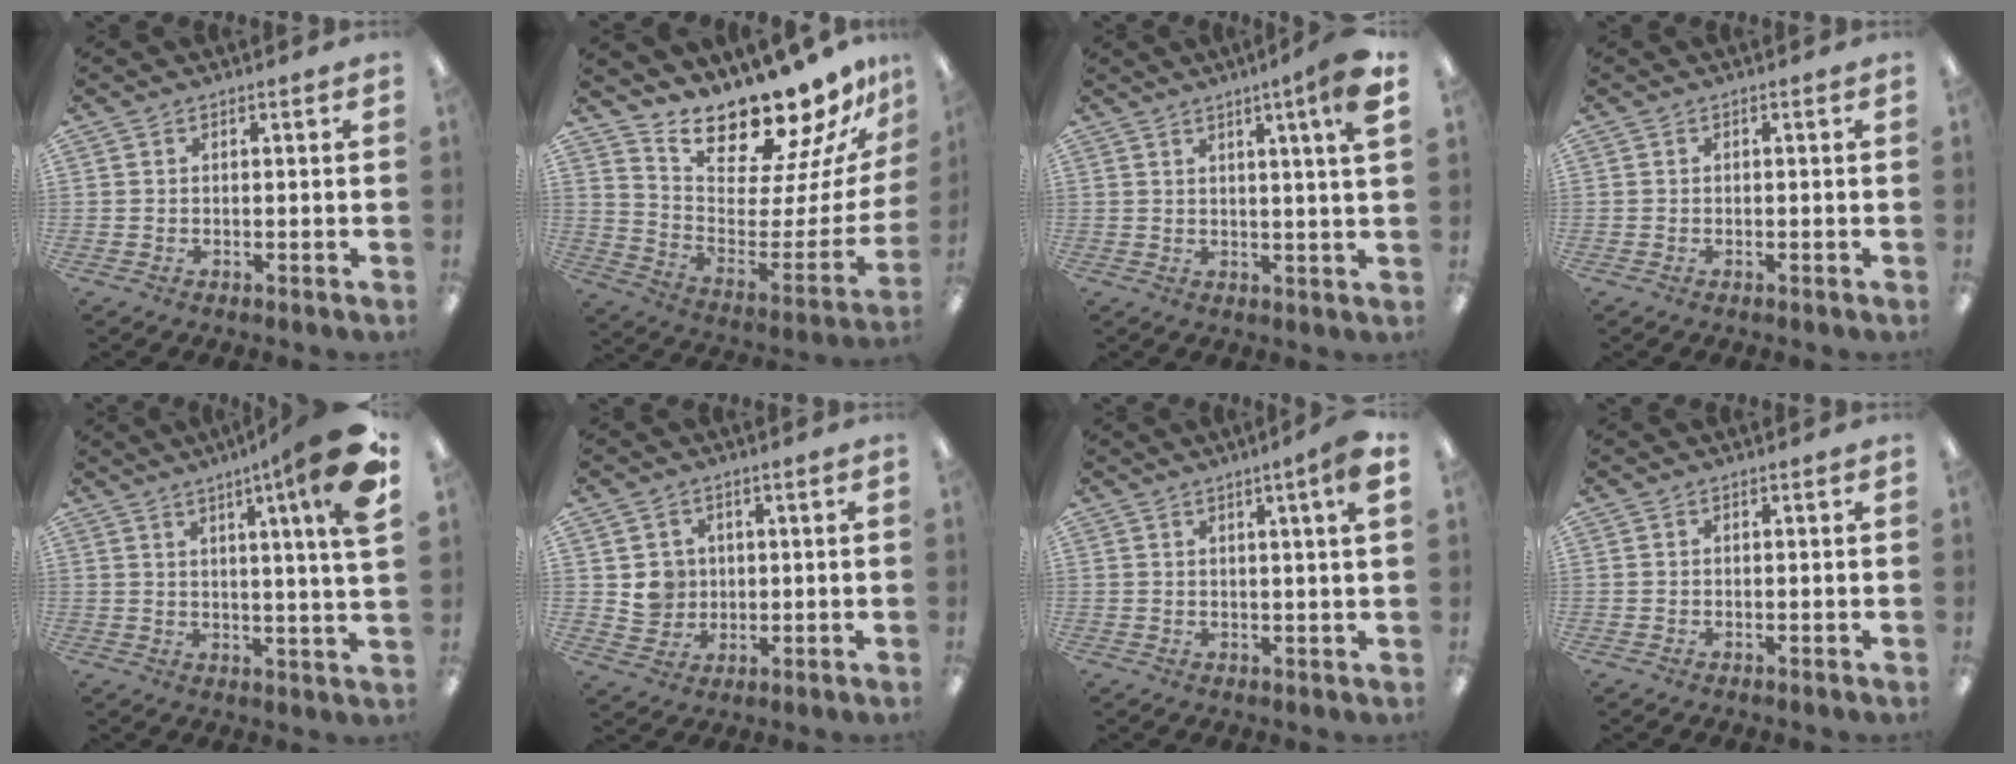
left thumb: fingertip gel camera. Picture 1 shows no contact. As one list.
[{"total": 19.2, "force": [17.7, 3.9, 6.6], "torque": [-0.102, -0.164, 0.298]}, {"total": 7.2, "force": [4.0, 0.0, 6.1], "torque": [-0.090, -0.012, 0.059]}, {"total": 0.0}, {"total": 13.5, "force": [6.7, 0.2, 11.7], "torque": [-0.167, -0.039, 0.093]}, {"total": 5.5, "force": [1.7, 5.2, 0.3], "torque": [-0.003, 0.002, 0.031]}, {"total": 5.1, "force": [2.8, 0.2, 4.3], "torque": [-0.072, -0.005, 0.042]}, {"total": 0.0}]